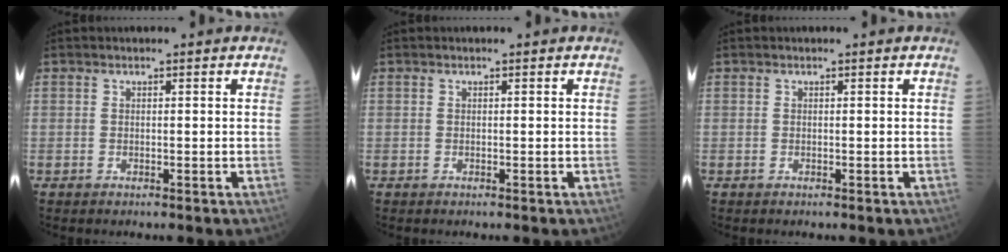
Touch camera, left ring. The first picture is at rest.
{"total": 0.0}
{"total": 0.0}